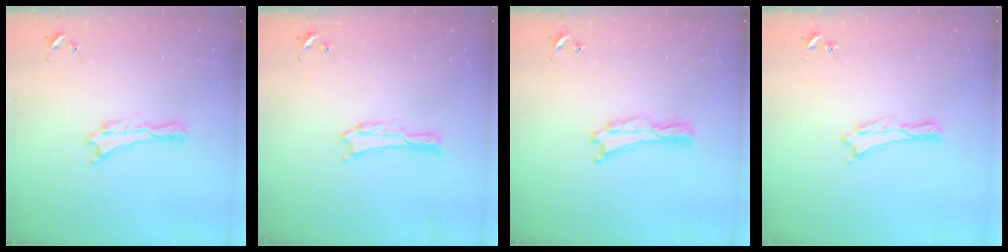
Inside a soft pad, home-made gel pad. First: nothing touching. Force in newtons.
{"total": 0.6, "press": 0.6, "slide": 0.1}
{"total": 0.0}
{"total": 0.0}